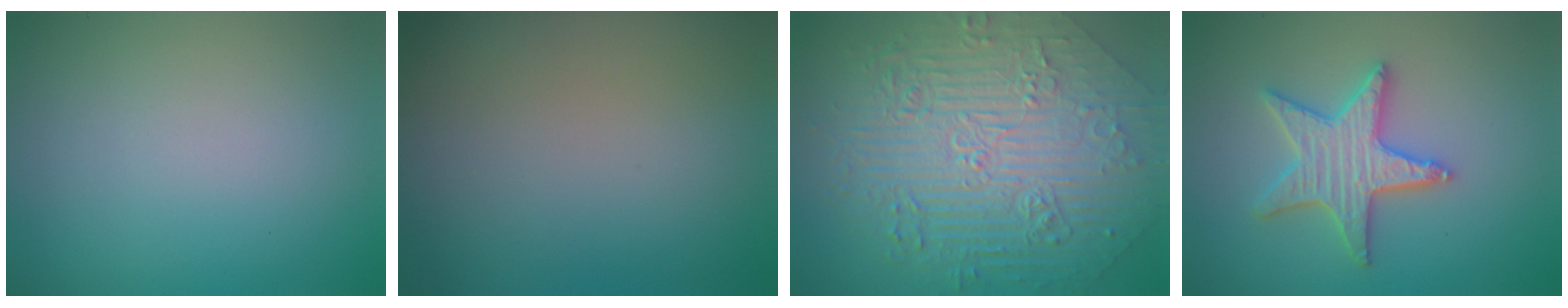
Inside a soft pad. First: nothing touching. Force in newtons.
{"total": 0.0}
{"total": 10.8, "press": 7.5, "slide": 7.8}
{"total": 5.1, "press": 5.0, "slide": 0.9}